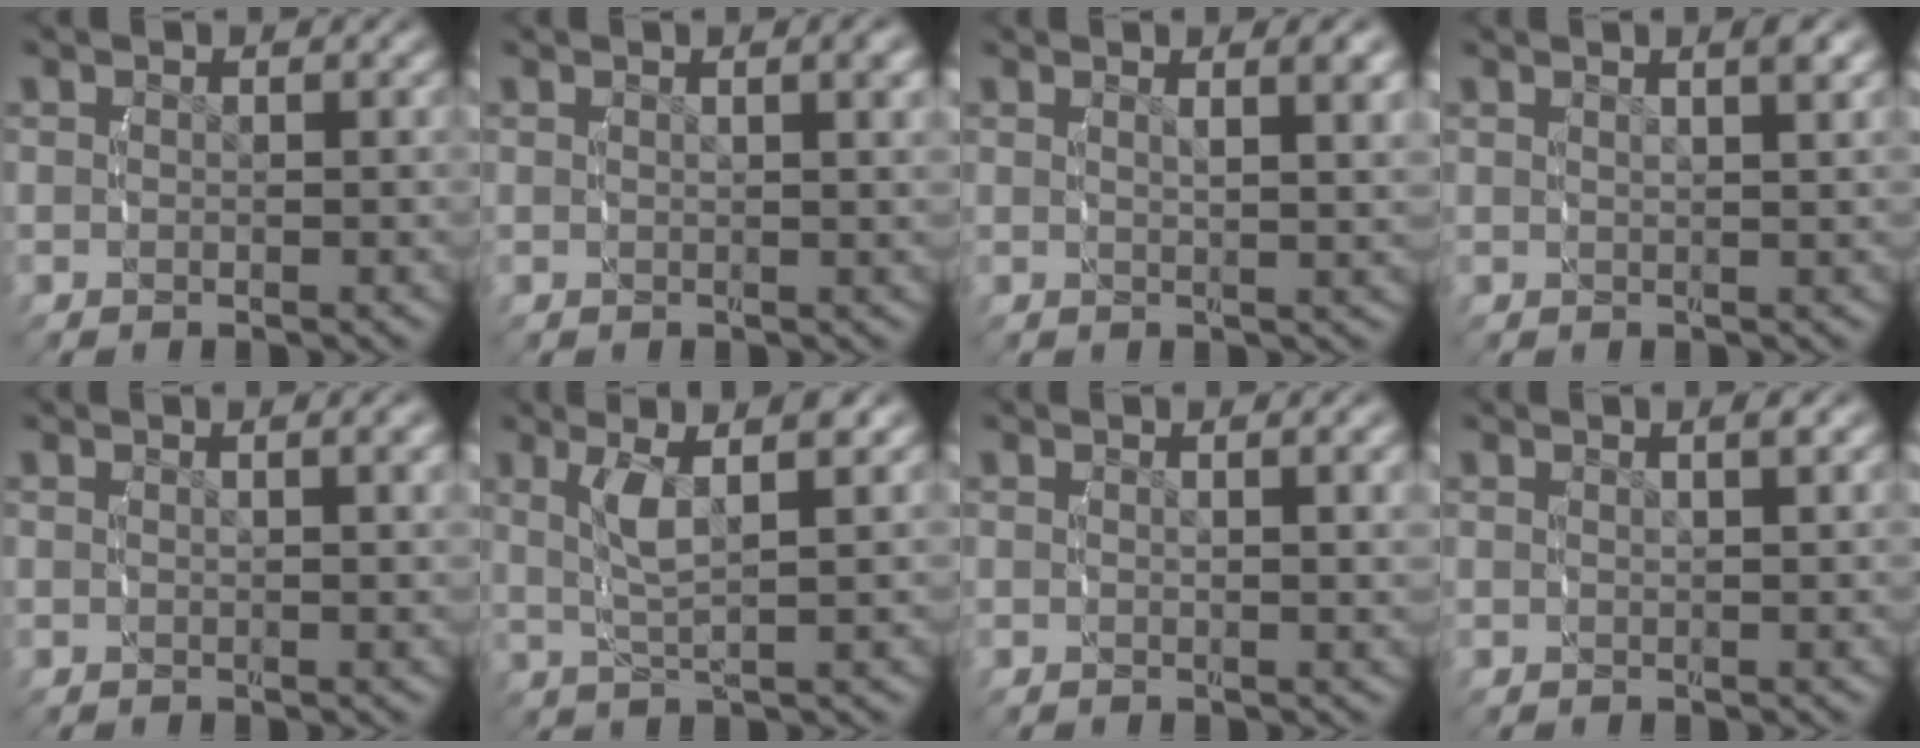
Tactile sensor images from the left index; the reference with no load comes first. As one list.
[{"total": 1.9, "force": [1.0, -0.2, 1.6], "torque": [-0.014, 0.005, 0.020]}, {"total": 2.8, "force": [1.5, -0.2, 2.3], "torque": [-0.024, -0.001, 0.031]}, {"total": 2.5, "force": [1.4, -0.2, 2.0], "torque": [-0.020, 0.009, 0.027]}, {"total": 1.6, "force": [0.9, -0.3, 1.3], "torque": [-0.015, 0.002, 0.018]}, {"total": 3.9, "force": [1.4, 0.5, 3.6], "torque": [-0.071, 0.004, 0.031]}, {"total": 1.5, "force": [0.9, -0.3, 1.2], "torque": [-0.014, -0.001, 0.019]}, {"total": 1.5, "force": [0.9, -0.5, 1.1], "torque": [-0.013, 0.006, 0.020]}]